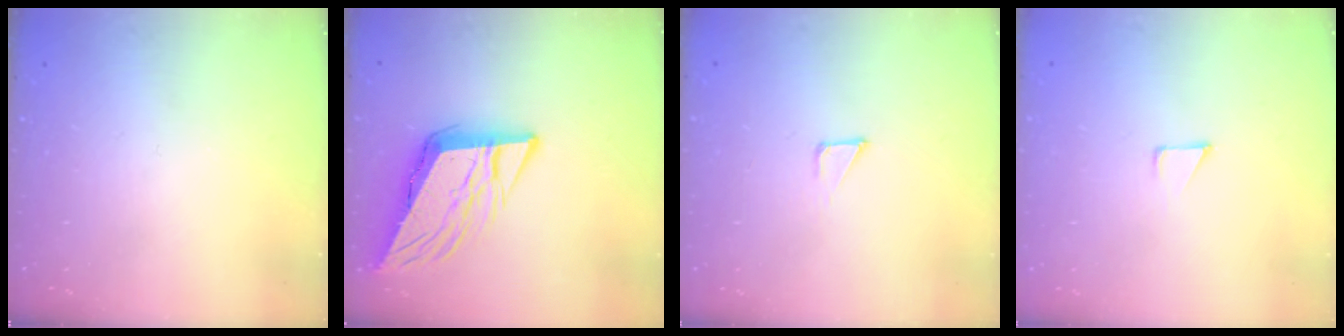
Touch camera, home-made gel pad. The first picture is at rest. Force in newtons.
{"total": 10.6, "press": 10.2, "slide": 2.8}
{"total": 1.3, "press": 1.3, "slide": 0.0}
{"total": 3.4, "press": 3.4, "slide": 0.3}